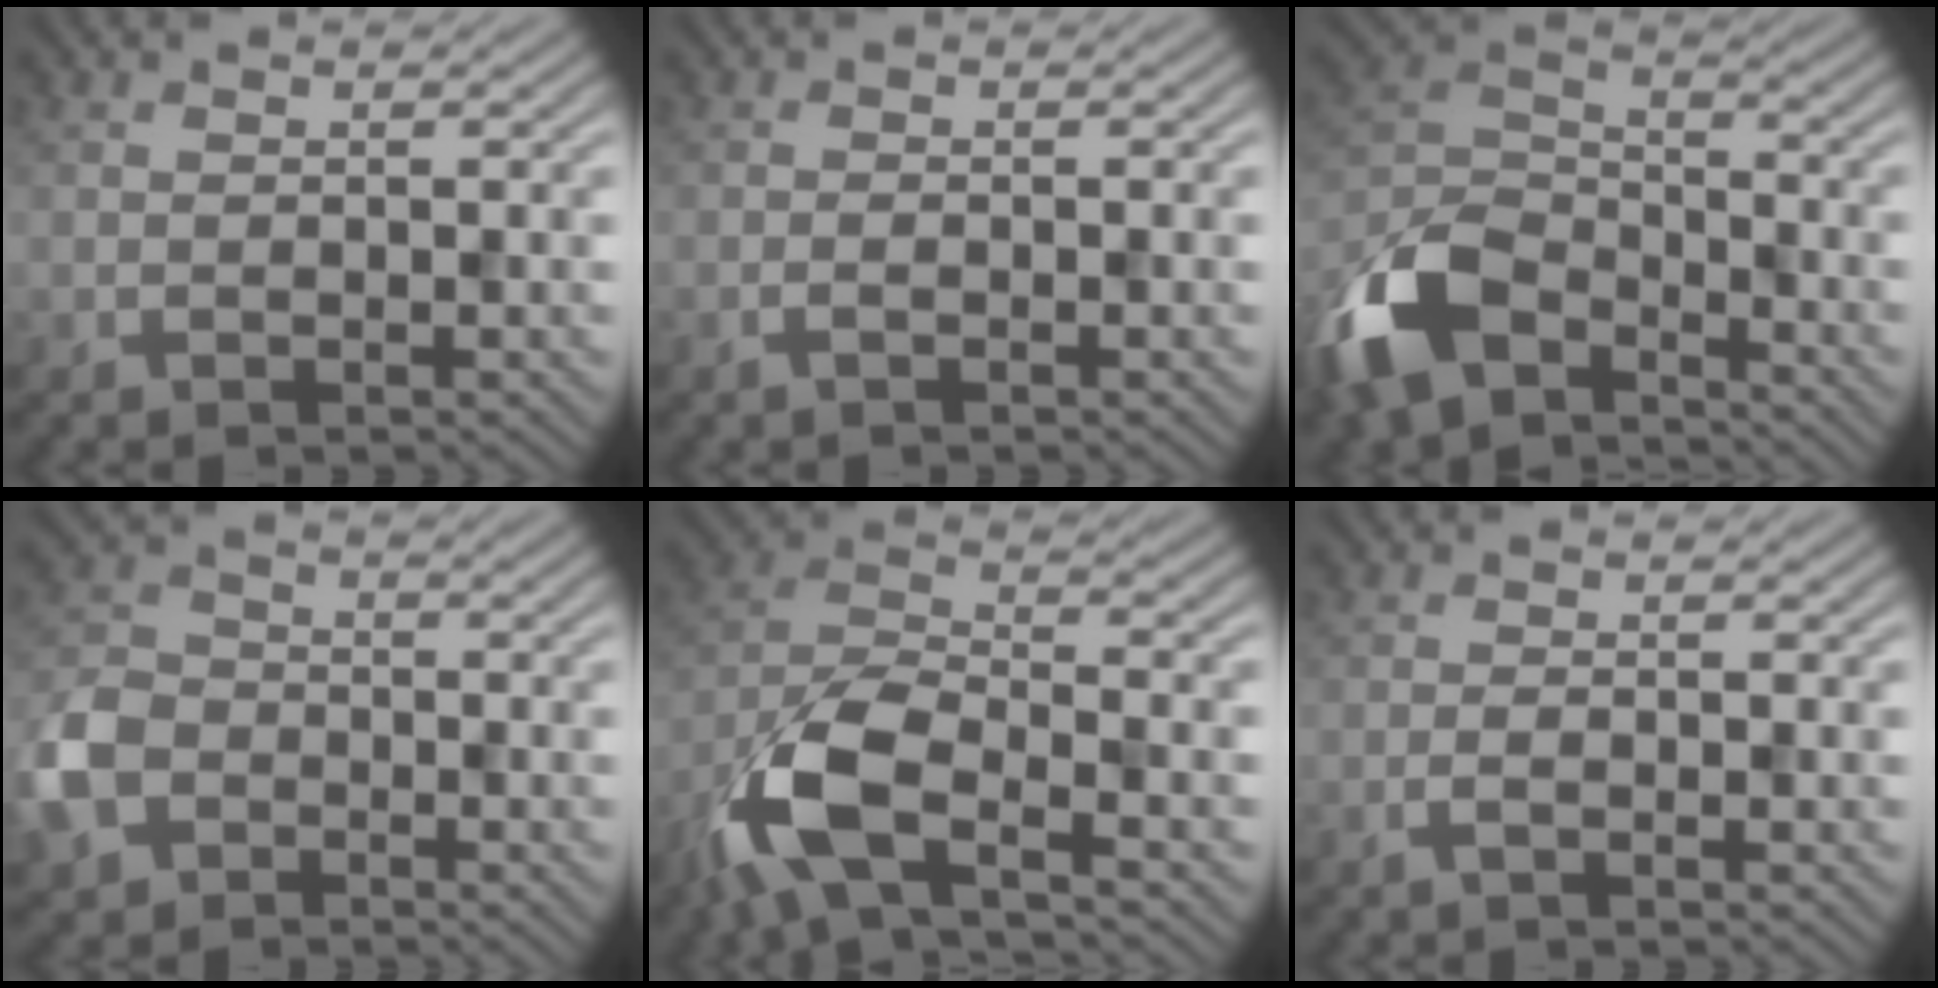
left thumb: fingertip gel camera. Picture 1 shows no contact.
{"total": 0.9, "force": [-0.5, 0.1, 0.7], "torque": [-0.015, 0.001, -0.010]}
{"total": 12.6, "force": [-8.4, 6.1, 7.1], "torque": [-0.175, -0.012, -0.184]}
{"total": 7.5, "force": [-3.6, 5.5, 3.6], "torque": [-0.102, -0.009, -0.092]}
{"total": 10.7, "force": [-5.9, 4.2, 7.9], "torque": [-0.169, -0.006, -0.134]}
{"total": 1.2, "force": [-0.7, 0.2, 1.0], "torque": [-0.021, 0.003, -0.015]}